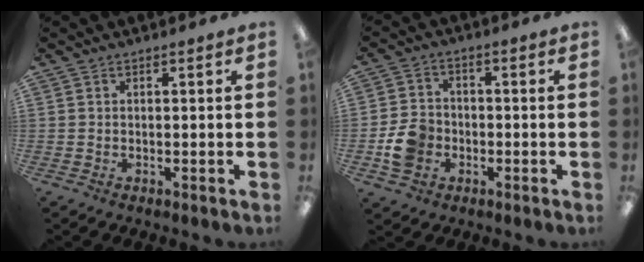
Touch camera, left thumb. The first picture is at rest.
{"total": 7.7, "force": [-2.4, 6.3, 3.7], "torque": [-0.072, 0.016, -0.040]}